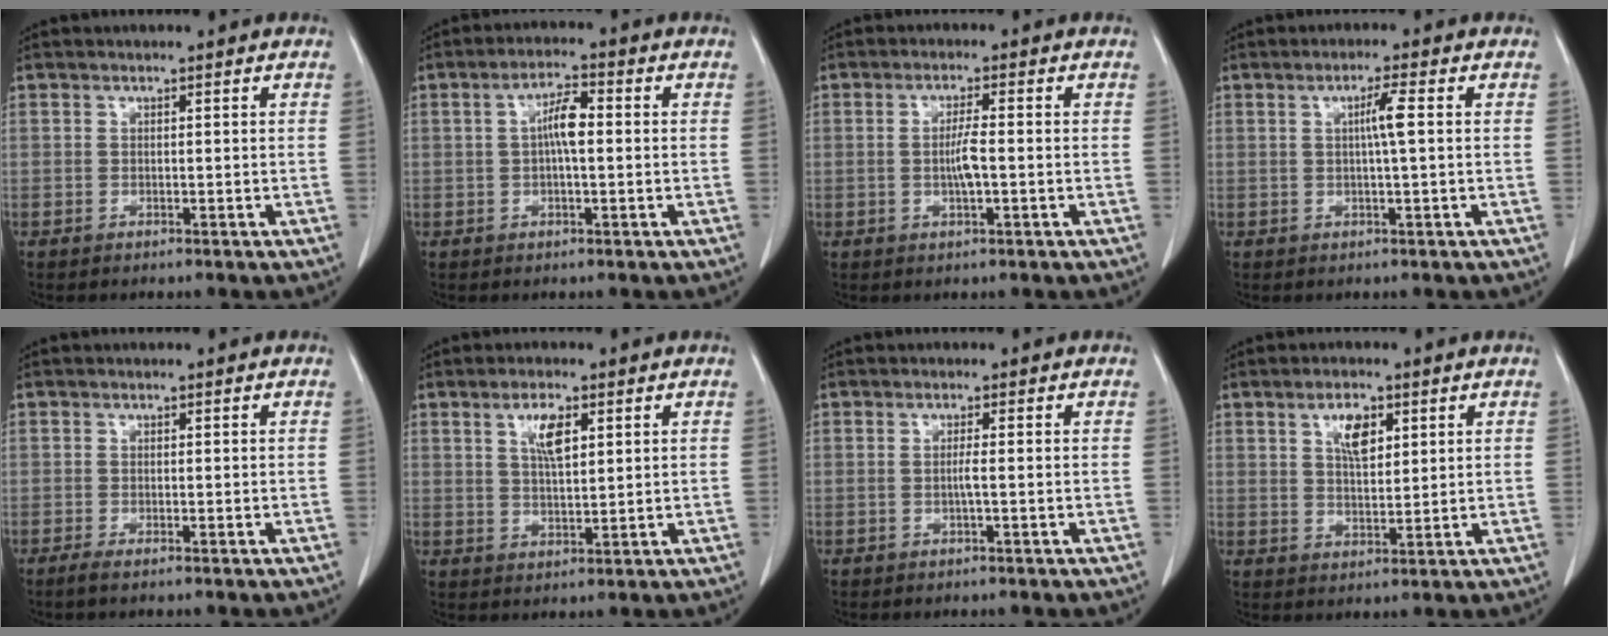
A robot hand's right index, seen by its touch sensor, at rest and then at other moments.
{"total": 4.6, "force": [0.2, 1.1, 4.4], "torque": [-0.084, 0.012, 0.001]}
{"total": 3.5, "force": [-0.3, 0.4, 3.5], "torque": [-0.066, -0.001, -0.004]}
{"total": 3.2, "force": [0.5, -0.3, 3.1], "torque": [-0.054, 0.002, 0.009]}
{"total": 1.2, "force": [-0.9, 0.0, 0.8], "torque": [-0.020, -0.004, -0.018]}
{"total": 4.8, "force": [2.0, 1.4, 4.1], "torque": [-0.080, 0.001, 0.040]}
{"total": 1.3, "force": [-0.1, -0.2, 1.3], "torque": [-0.023, 0.001, -0.001]}
{"total": 4.9, "force": [2.2, 2.1, 3.8], "torque": [-0.071, 0.002, 0.042]}